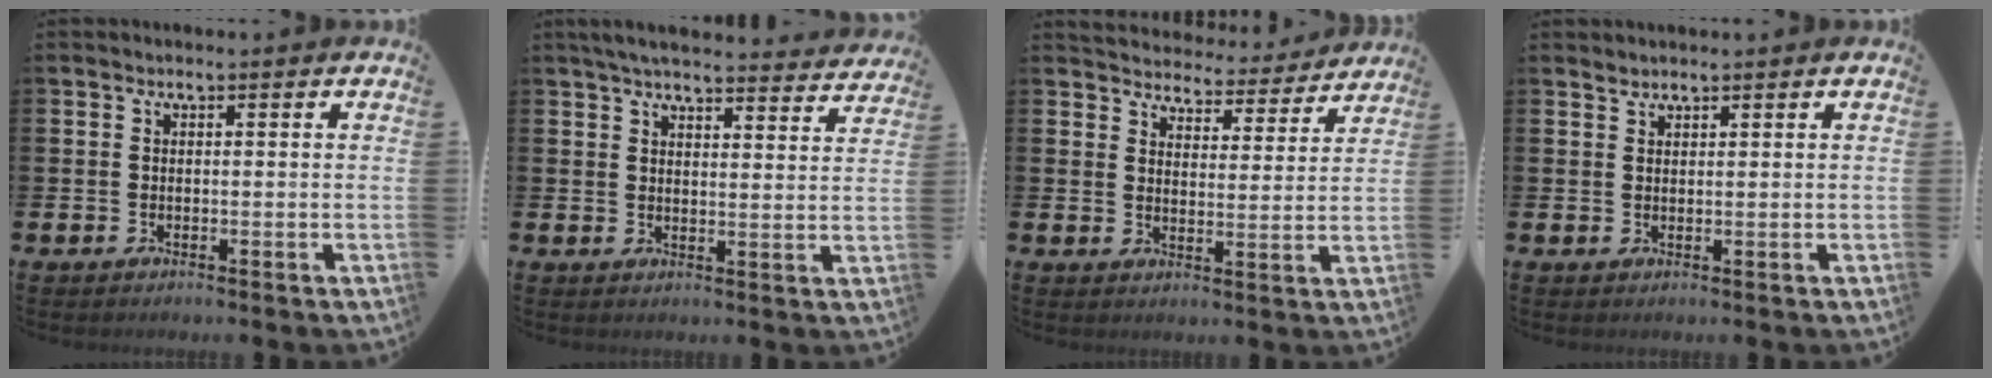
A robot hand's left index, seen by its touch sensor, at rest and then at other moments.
{"total": 4.9, "force": [4.7, 0.5, 1.2], "torque": [-0.035, -0.026, 0.083]}
{"total": 4.9, "force": [4.8, 1.0, 0.0], "torque": [-0.007, -0.045, 0.079]}
{"total": 1.2, "force": [1.2, 0.3, -0.1], "torque": [0.004, 0.001, 0.023]}